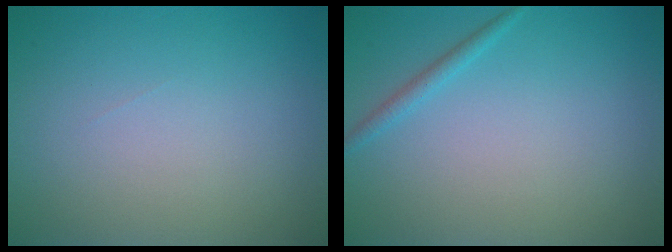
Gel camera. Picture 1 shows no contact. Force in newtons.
{"total": 1.1, "press": 1.1, "slide": 0.1}